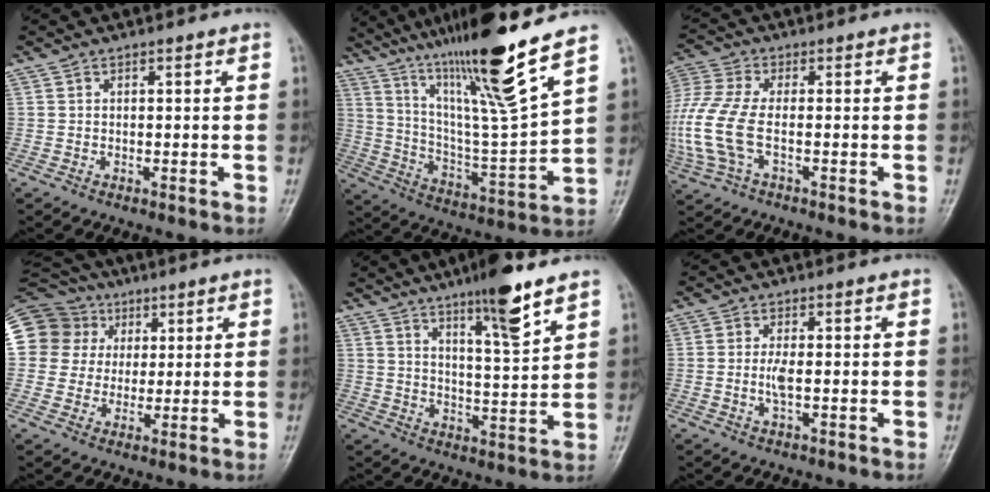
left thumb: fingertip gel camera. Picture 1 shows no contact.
{"total": 21.5, "force": [14.8, 0.7, 15.6], "torque": [-0.248, -0.068, 0.267]}
{"total": 12.5, "force": [-2.1, 6.1, 10.7], "torque": [-0.275, 0.008, -0.039]}
{"total": 16.4, "force": [4.5, 15.1, 4.7], "torque": [-0.091, 0.033, 0.088]}
{"total": 10.9, "force": [7.4, 1.3, 8.0], "torque": [-0.121, -0.048, 0.121]}
{"total": 2.9, "force": [-0.4, 0.8, 2.7], "torque": [-0.064, -0.001, -0.008]}